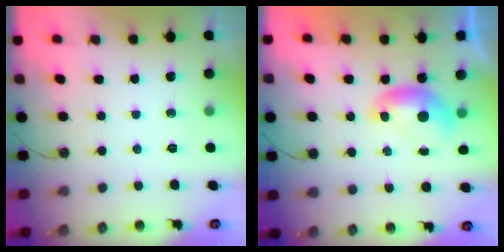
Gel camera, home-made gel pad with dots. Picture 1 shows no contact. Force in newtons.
{"total": 0.0}